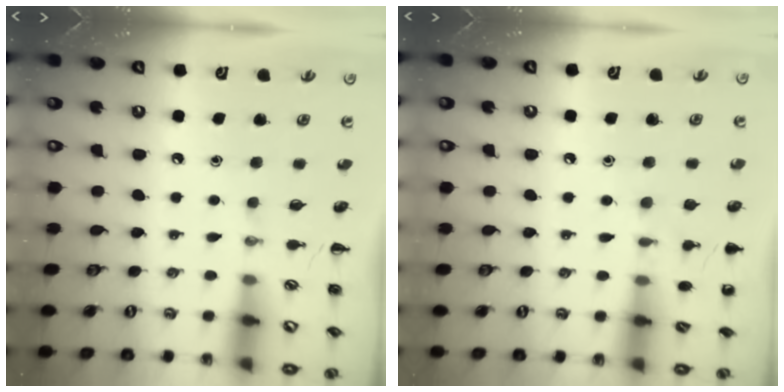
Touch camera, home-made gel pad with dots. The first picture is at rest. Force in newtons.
{"total": 6.7, "press": 6.4, "slide": 1.9}